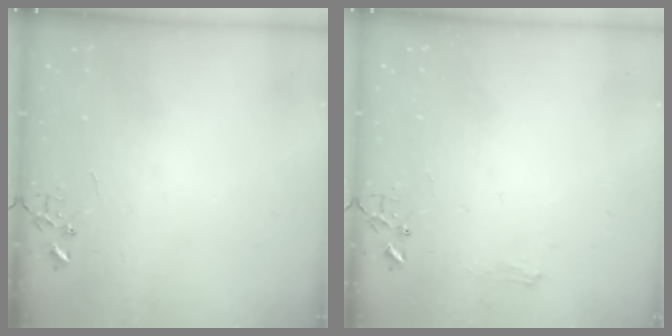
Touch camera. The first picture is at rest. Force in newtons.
{"total": 5.3, "press": 5.3, "slide": 0.6}